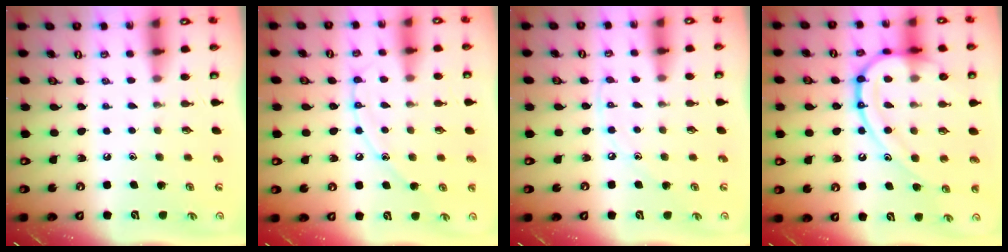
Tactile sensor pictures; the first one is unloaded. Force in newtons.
{"total": 9.5, "press": 9.4, "slide": 0.7}
{"total": 6.2, "press": 6.2, "slide": 0.6}
{"total": 18.5, "press": 18.5, "slide": 1.2}